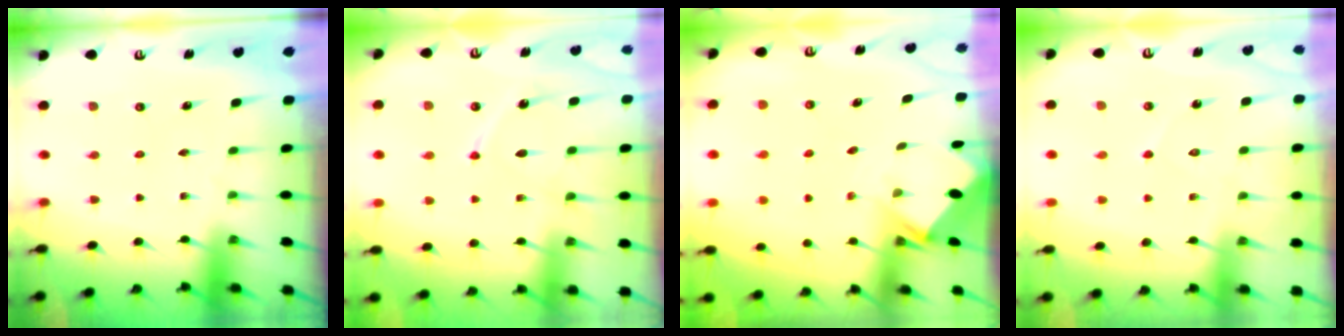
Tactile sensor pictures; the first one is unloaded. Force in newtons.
{"total": 10.7, "press": 10.6, "slide": 1.1}
{"total": 2.8, "press": 2.8, "slide": 0.2}
{"total": 6.1, "press": 6.0, "slide": 0.7}